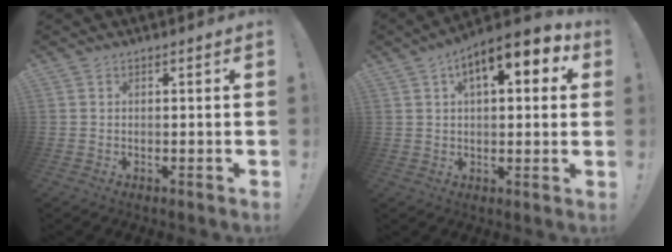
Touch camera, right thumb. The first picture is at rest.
{"total": 11.1, "force": [4.8, 4.5, 8.9], "torque": [-0.120, -0.019, 0.076]}